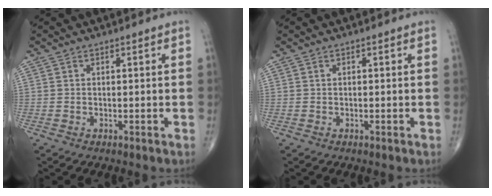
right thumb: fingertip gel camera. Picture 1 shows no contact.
{"total": 0.0}